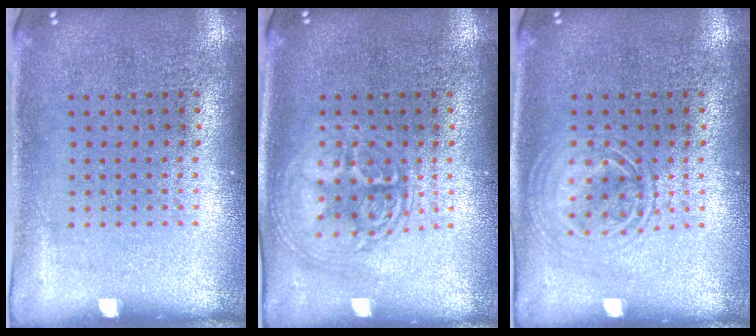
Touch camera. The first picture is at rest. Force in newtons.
{"total": 2.5, "press": 2.5, "slide": 0.4}
{"total": 1.3, "press": 1.3, "slide": 0.2}